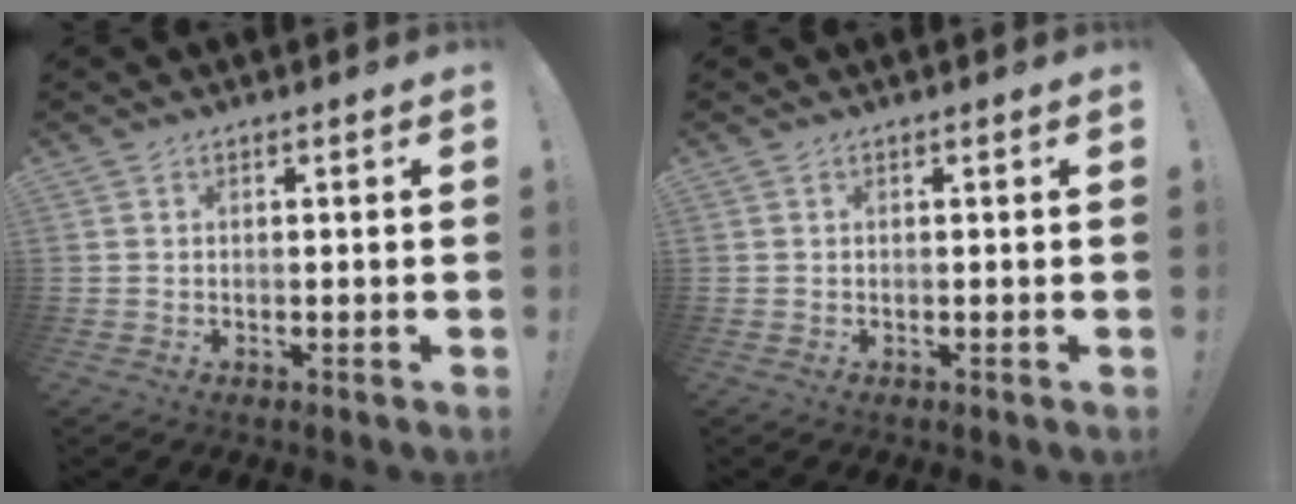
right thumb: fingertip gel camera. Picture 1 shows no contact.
{"total": 0.0}